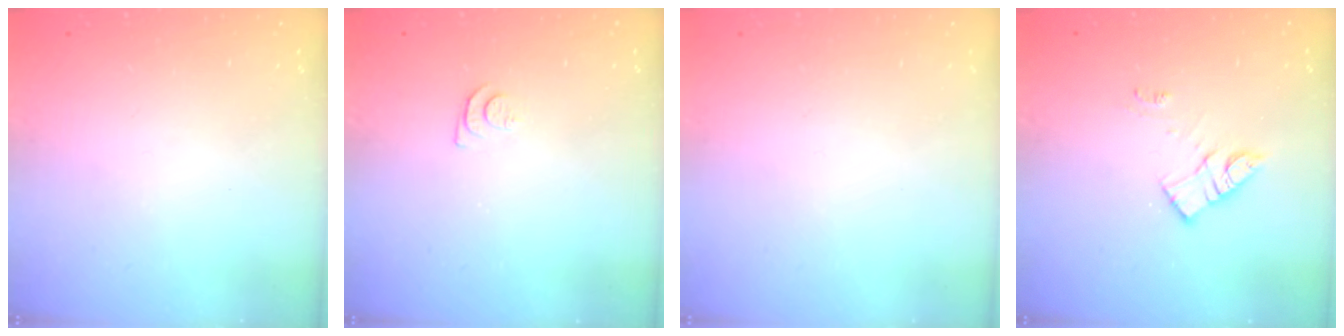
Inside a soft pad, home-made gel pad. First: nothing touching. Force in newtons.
{"total": 5.5, "press": 5.5, "slide": 0.5}
{"total": 1.7, "press": 1.7, "slide": 0.2}
{"total": 10.2, "press": 10.2, "slide": 0.5}